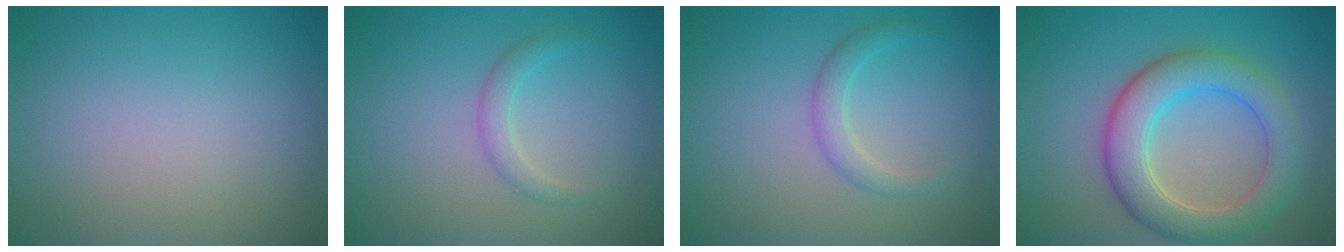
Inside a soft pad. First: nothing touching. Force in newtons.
{"total": 1.6, "press": 1.6, "slide": 0.0}
{"total": 1.9, "press": 1.9, "slide": 0.1}
{"total": 6.4, "press": 6.4, "slide": 0.4}